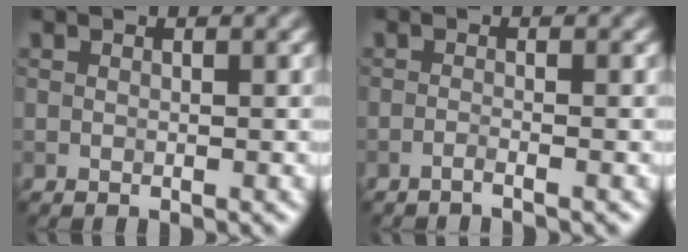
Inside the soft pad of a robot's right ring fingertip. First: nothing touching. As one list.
[{"total": 0.9, "force": [-0.7, 0.1, 0.6], "torque": [-0.007, -0.001, -0.018]}]